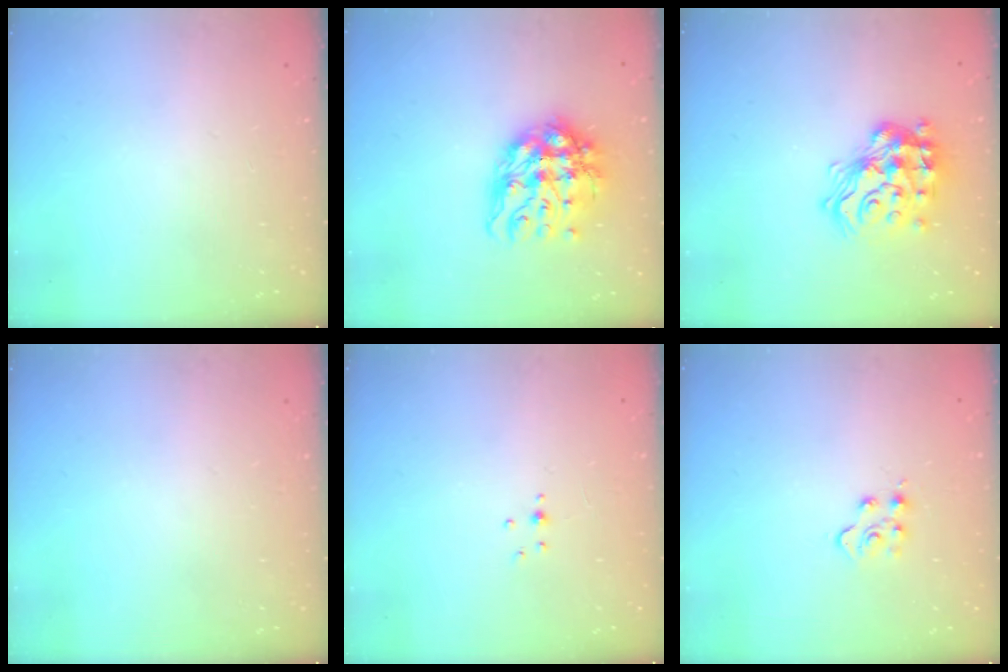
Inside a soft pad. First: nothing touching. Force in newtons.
{"total": 14.2, "press": 14.1, "slide": 1.7}
{"total": 18.9, "press": 18.8, "slide": 1.4}
{"total": 0.0}
{"total": 2.5, "press": 2.3, "slide": 1.0}
{"total": 4.8, "press": 4.8, "slide": 0.3}